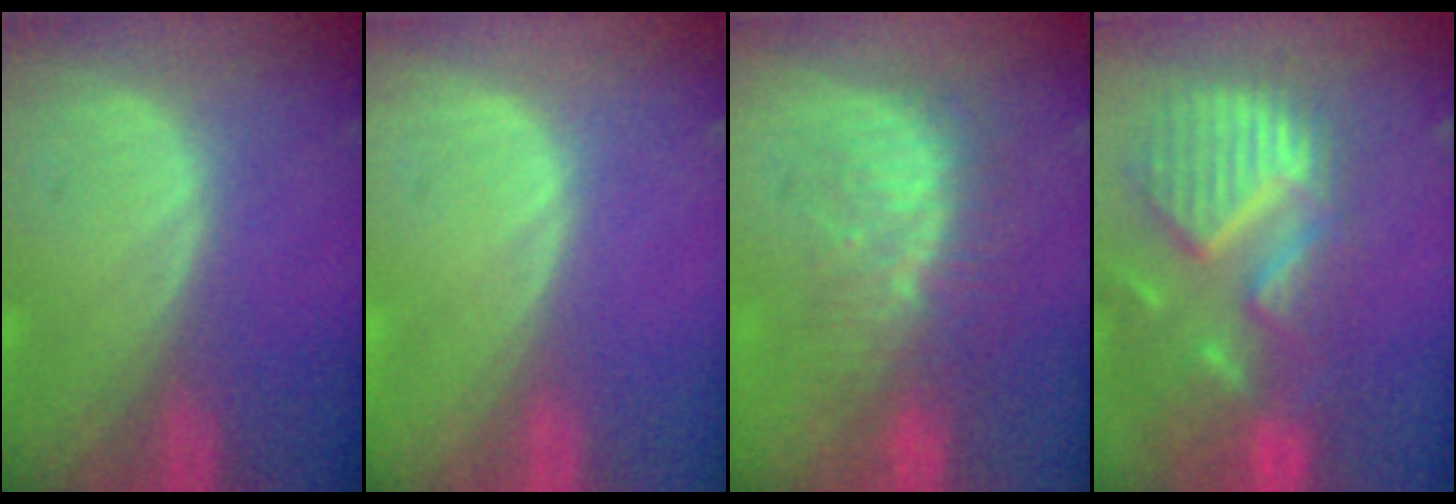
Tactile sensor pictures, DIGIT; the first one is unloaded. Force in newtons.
{"total": 0.0}
{"total": 8.5, "press": 7.4, "slide": 4.1}
{"total": 12.9, "press": 10.9, "slide": 7.0}